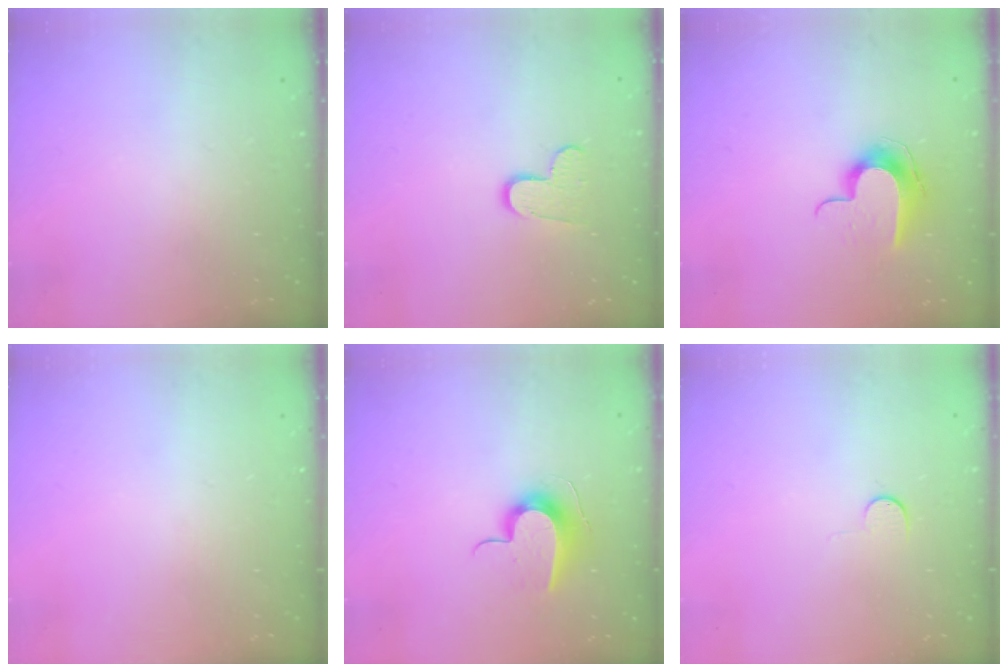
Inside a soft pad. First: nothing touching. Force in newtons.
{"total": 8.3, "press": 8.3, "slide": 0.6}
{"total": 9.9, "press": 9.9, "slide": 0.1}
{"total": 0.0}
{"total": 10.8, "press": 10.8, "slide": 0.2}
{"total": 4.9, "press": 4.9, "slide": 0.5}